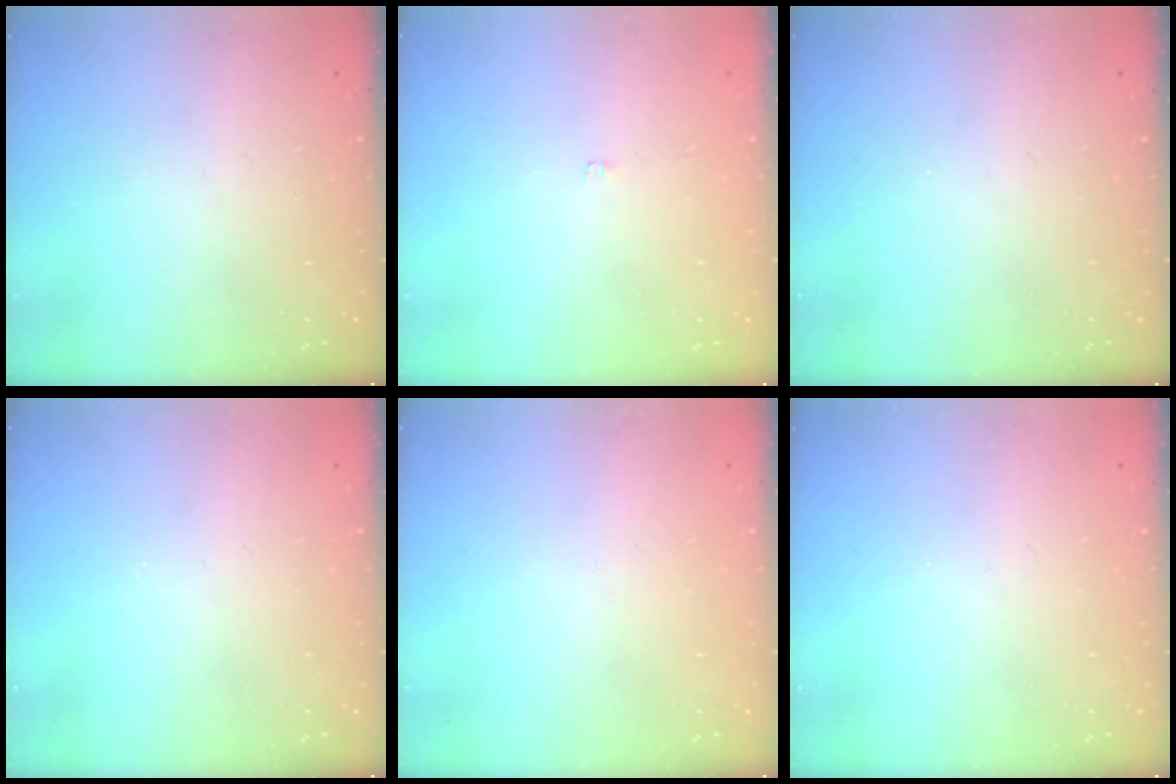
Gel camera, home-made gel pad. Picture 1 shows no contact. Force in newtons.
{"total": 1.3, "press": 1.3, "slide": 0.2}
{"total": 0.0}
{"total": 0.0}
{"total": 1.5, "press": 1.4, "slide": 0.2}
{"total": 0.0}